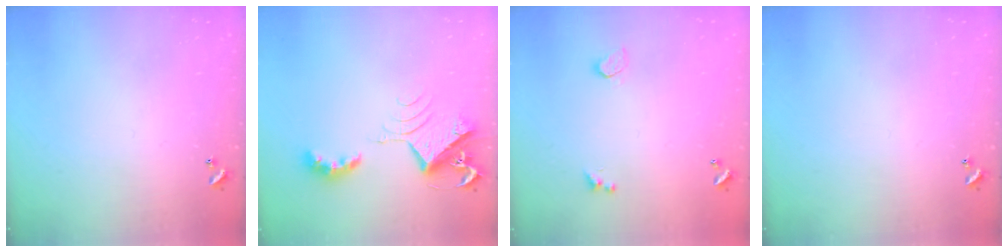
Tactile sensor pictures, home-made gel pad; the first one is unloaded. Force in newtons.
{"total": 8.1, "press": 8.1, "slide": 0.1}
{"total": 0.9, "press": 0.8, "slide": 0.4}
{"total": 0.0}